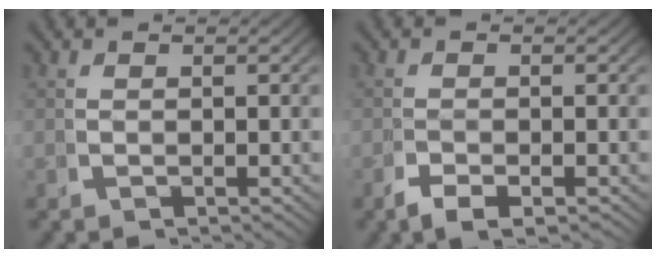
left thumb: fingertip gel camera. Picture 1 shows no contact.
{"total": 1.0, "force": [-0.9, -0.2, 0.5], "torque": [0.002, 0.002, -0.019]}